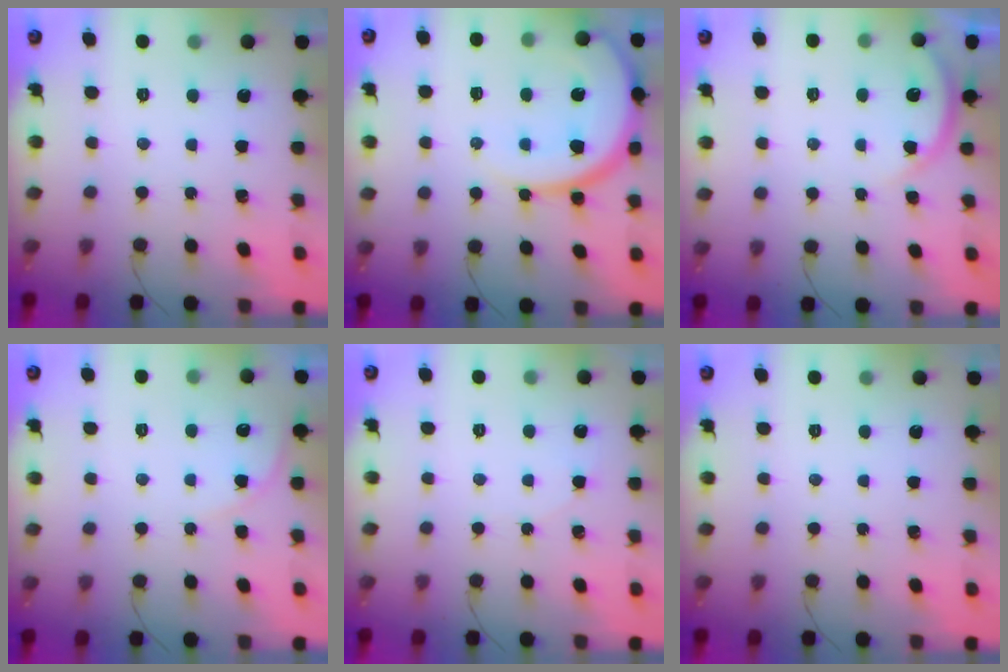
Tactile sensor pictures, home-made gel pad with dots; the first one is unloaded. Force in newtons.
{"total": 14.5, "press": 14.4, "slide": 1.6}
{"total": 3.0, "press": 2.9, "slide": 0.4}
{"total": 4.8, "press": 4.8, "slide": 0.5}
{"total": 3.9, "press": 3.3, "slide": 2.2}
{"total": 0.0}